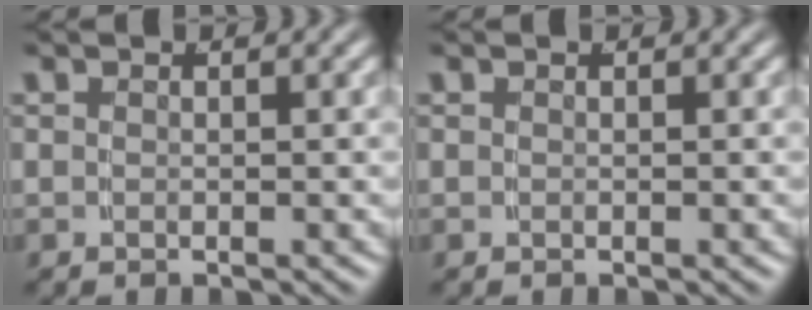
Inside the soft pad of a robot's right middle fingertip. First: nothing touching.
{"total": 0.0}